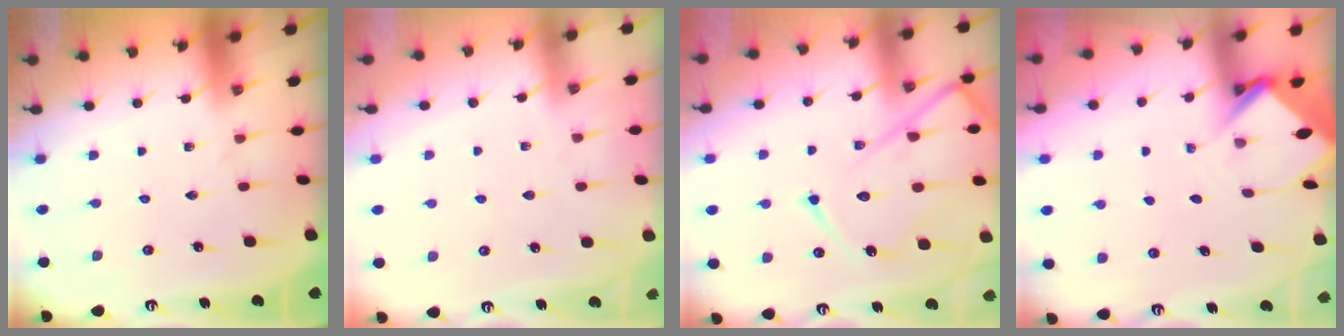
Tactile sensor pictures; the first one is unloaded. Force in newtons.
{"total": 3.4, "press": 3.3, "slide": 0.6}
{"total": 17.2, "press": 17.1, "slide": 1.7}
{"total": 3.6, "press": 3.6, "slide": 0.2}